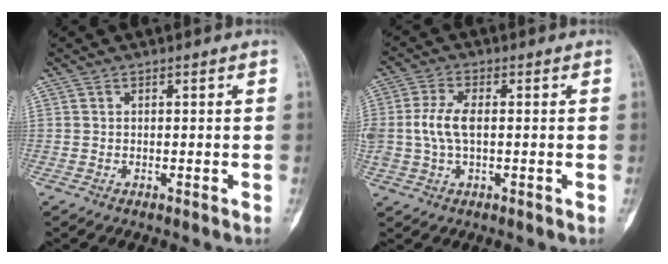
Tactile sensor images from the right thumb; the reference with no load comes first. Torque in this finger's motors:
{"motor_torque": [0.33, 0.49, 1.81, -0.37, 0.28]}